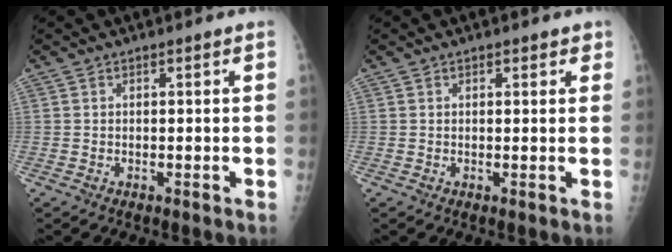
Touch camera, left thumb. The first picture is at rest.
{"total": 1.6, "force": [1.0, 0.9, 0.9], "torque": [0.002, -0.002, 0.009]}